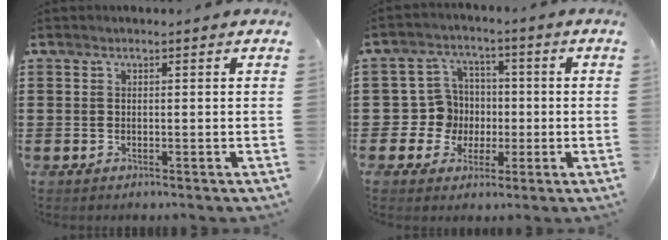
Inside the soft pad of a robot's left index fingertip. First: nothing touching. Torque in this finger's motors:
{"motor_torque": [0.22, 0.32, 0.07, -0.01]}